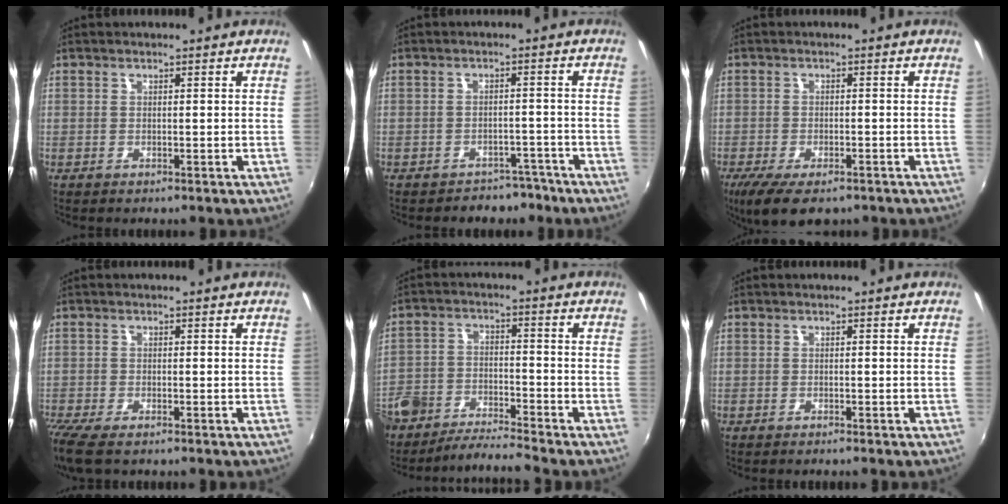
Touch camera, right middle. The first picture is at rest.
{"total": 6.1, "force": [-5.0, 3.3, 1.0], "torque": [-0.019, 0.015, -0.057]}
{"total": 9.2, "force": [-6.2, 3.6, 5.8], "torque": [-0.132, -0.033, -0.103]}
{"total": 6.2, "force": [-4.6, 1.5, 3.9], "torque": [-0.095, -0.030, -0.088]}
{"total": 6.3, "force": [-5.9, 1.5, 1.6], "torque": [-0.053, 0.008, -0.123]}
{"total": 0.6, "force": [-0.6, 0.0, 0.1], "torque": [-0.001, -0.004, -0.013]}